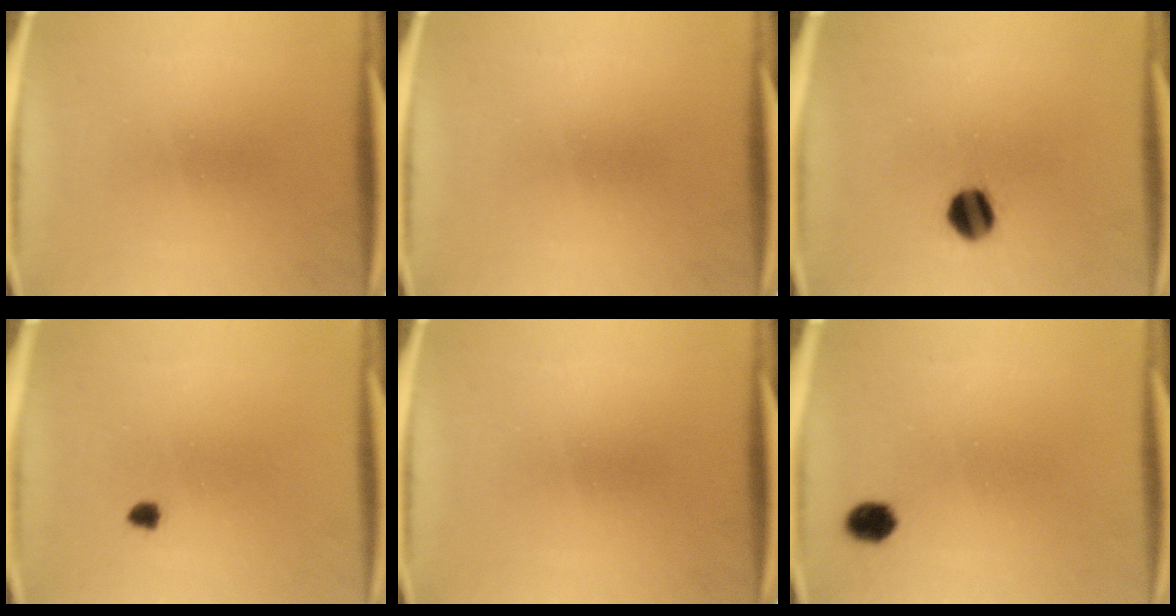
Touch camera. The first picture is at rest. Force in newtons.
{"total": 0.0}
{"total": 6.7}
{"total": 1.1}
{"total": 0.0}
{"total": 3.3}